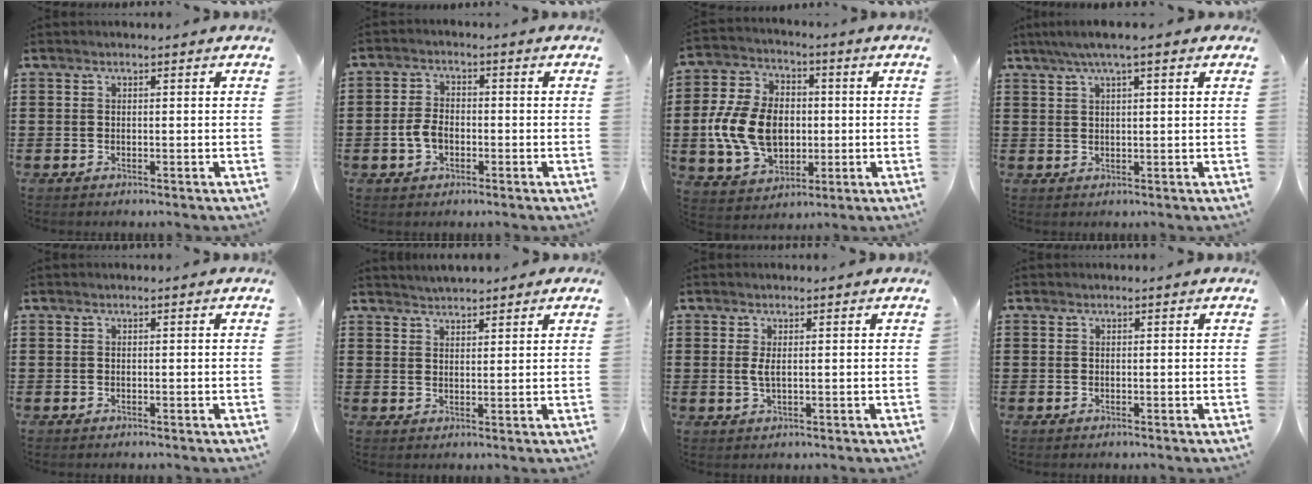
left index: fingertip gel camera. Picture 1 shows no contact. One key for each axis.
{"total": 4.0, "fx": -1.1, "fy": 2.6, "fz": 2.9, "tx": -0.076, "ty": -0.002, "tz": -0.026}
{"total": 11.8, "fx": -0.9, "fy": 8.8, "fz": 7.8, "tx": -0.179, "ty": 0.017, "tz": -0.016}
{"total": 4.4, "fx": 2.5, "fy": 0.4, "fz": 3.5, "tx": -0.072, "ty": 0.006, "tz": 0.044}
{"total": 0.0}
{"total": 2.7, "fx": 2.7, "fy": 0.3, "fz": 0.1, "tx": -0.009, "ty": -0.002, "tz": 0.051}
{"total": 1.9, "fx": 0.3, "fy": 0.4, "fz": 1.8, "tx": -0.044, "ty": -0.004, "tz": 0.002}
{"total": 0.0}